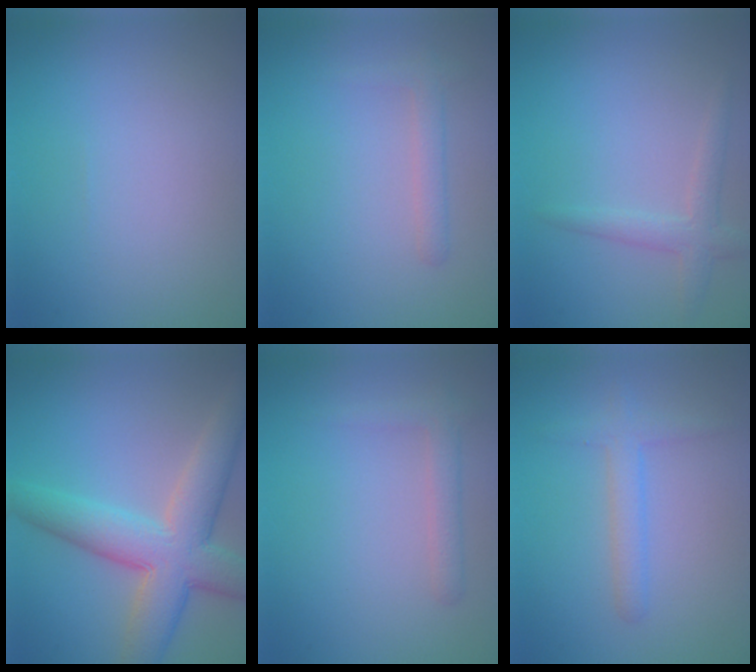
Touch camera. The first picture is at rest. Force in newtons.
{"total": 0.9, "press": 0.9, "slide": 0.1}
{"total": 2.1, "press": 2.1, "slide": 0.1}
{"total": 8.0, "press": 8.0, "slide": 0.5}
{"total": 1.8, "press": 1.8, "slide": 0.1}
{"total": 2.0, "press": 2.0, "slide": 0.1}